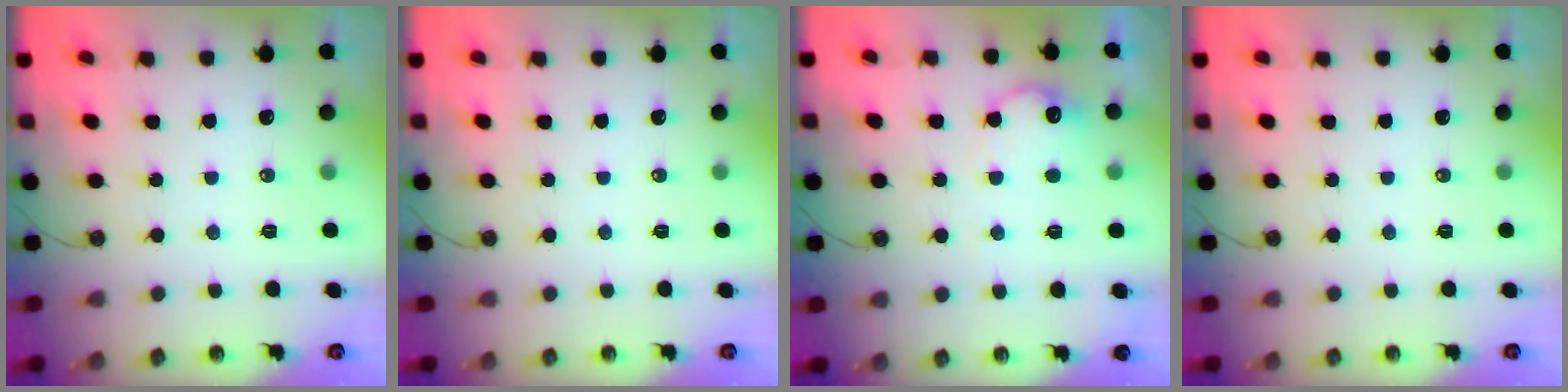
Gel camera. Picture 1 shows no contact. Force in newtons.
{"total": 0.0}
{"total": 10.5, "press": 10.5, "slide": 0.3}
{"total": 0.0}